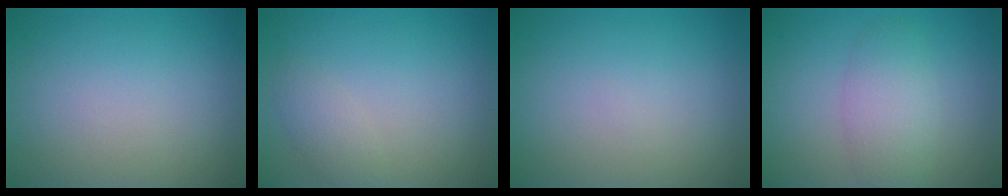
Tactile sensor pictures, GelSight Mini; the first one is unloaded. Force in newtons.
{"total": 1.5, "press": 1.5, "slide": 0.1}
{"total": 0.0}
{"total": 3.6, "press": 3.6, "slide": 0.1}